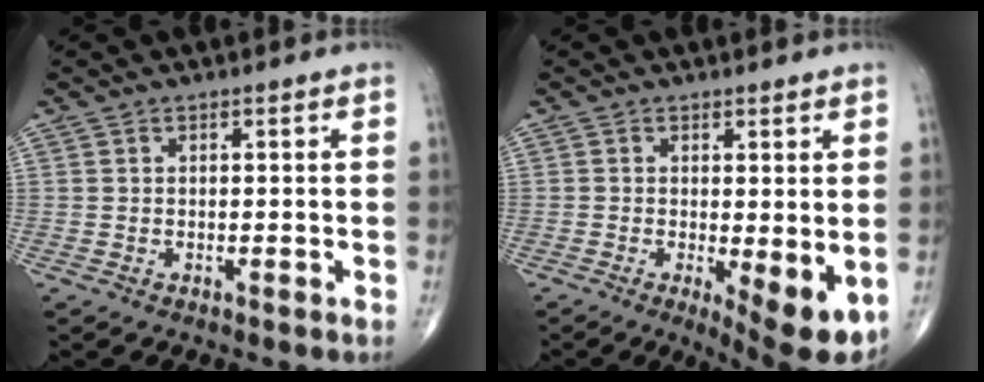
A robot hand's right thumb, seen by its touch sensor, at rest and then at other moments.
{"total": 7.8, "force": [-1.5, 2.3, 7.3], "torque": [-0.105, -0.022, -0.019]}